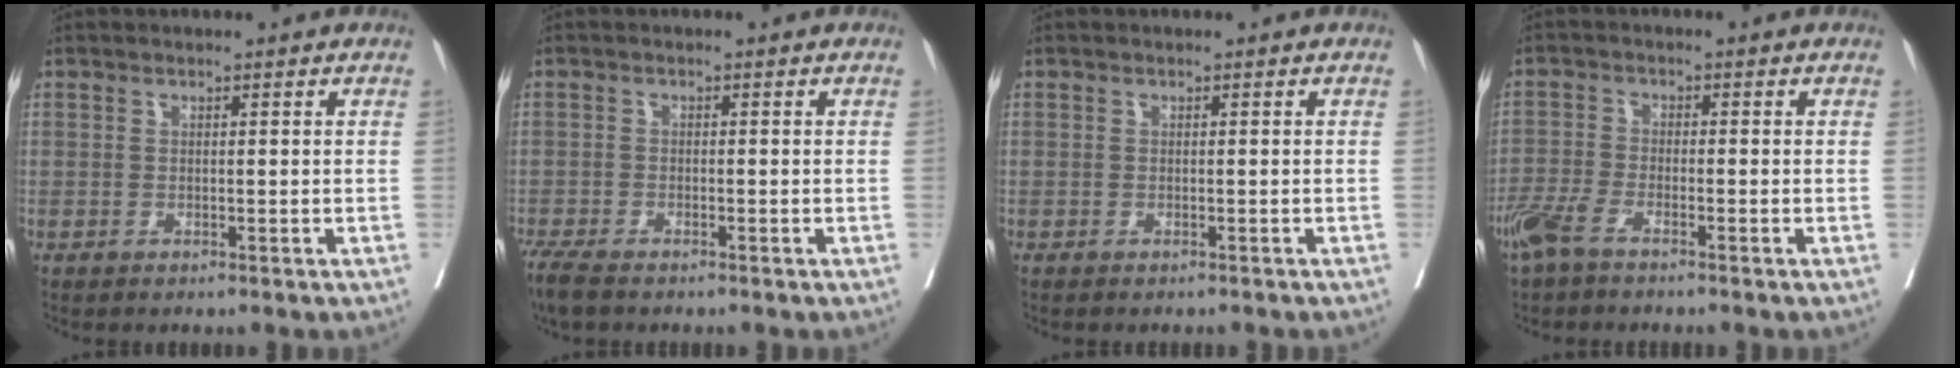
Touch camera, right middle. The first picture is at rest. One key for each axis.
{"total": 4.3, "fx": -3.4, "fy": 1.1, "fz": 2.3, "tx": -0.047, "ty": -0.014, "tz": -0.060}
{"total": 1.5, "fx": -1.5, "fy": 0.1, "fz": 0.3, "tx": -0.003, "ty": -0.001, "tz": -0.021}
{"total": 4.2, "fx": -3.2, "fy": 1.0, "fz": 2.5, "tx": -0.062, "ty": -0.005, "tz": -0.068}